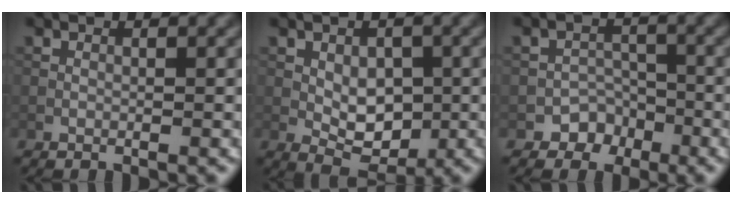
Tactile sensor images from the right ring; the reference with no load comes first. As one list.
[{"total": 4.0, "force": [-0.3, 2.6, 3.1], "torque": [-0.047, -0.004, -0.001]}, {"total": 2.9, "force": [-2.0, 2.1, 0.3], "torque": [0.016, 0.013, -0.029]}]